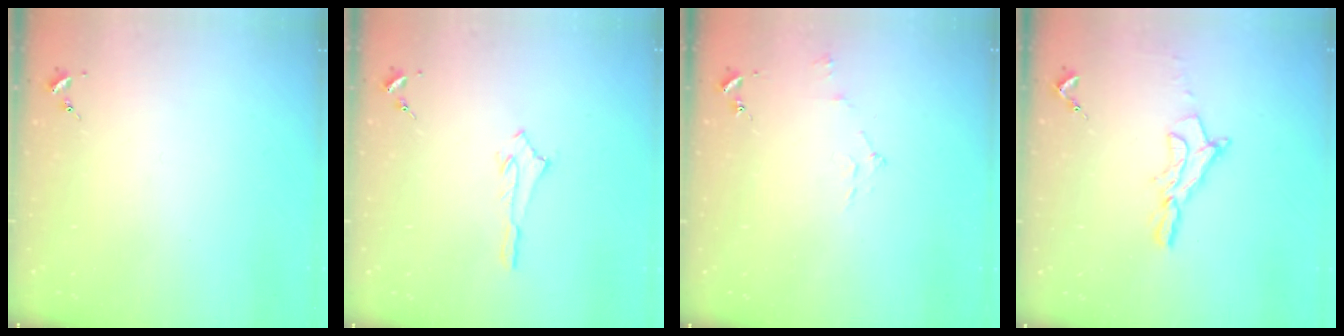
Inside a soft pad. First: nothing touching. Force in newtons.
{"total": 2.6, "press": 2.6, "slide": 0.4}
{"total": 5.3, "press": 5.3, "slide": 0.6}
{"total": 11.1, "press": 11.1, "slide": 0.9}